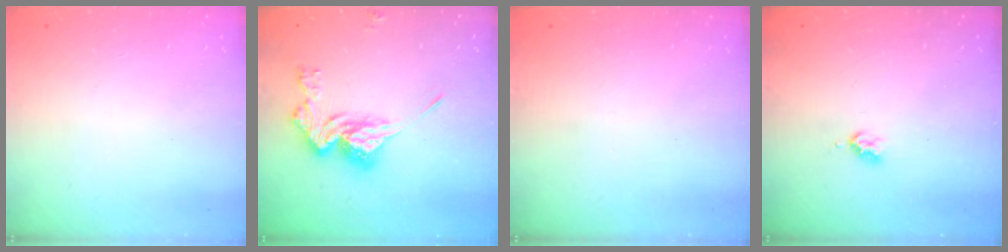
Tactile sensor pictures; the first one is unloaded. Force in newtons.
{"total": 14.5, "press": 14.5, "slide": 0.8}
{"total": 0.0}
{"total": 3.2, "press": 3.2, "slide": 0.4}